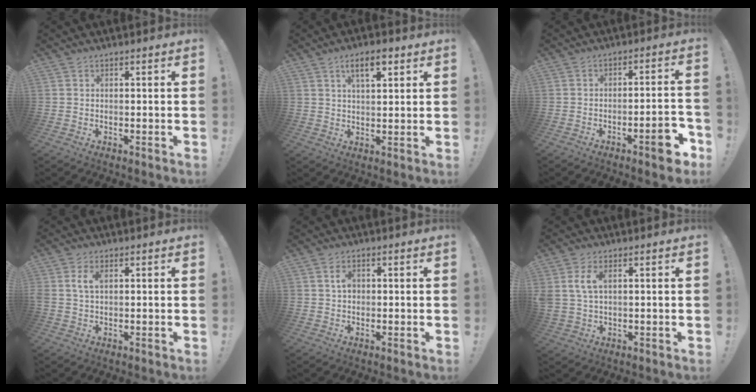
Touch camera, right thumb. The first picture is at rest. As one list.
[{"total": 6.7, "force": [3.4, 2.6, 5.2], "torque": [-0.078, -0.005, 0.054]}, {"total": 8.2, "force": [-4.4, 2.0, 6.6], "torque": [-0.078, 0.018, -0.073]}, {"total": 3.7, "force": [1.0, 2.2, 2.9], "torque": [-0.056, 0.007, 0.018]}, {"total": 2.9, "force": [0.4, 2.0, 2.1], "torque": [-0.026, 0.001, 0.003]}, {"total": 6.1, "force": [1.9, 3.3, 4.7], "torque": [-0.102, 0.003, 0.035]}]